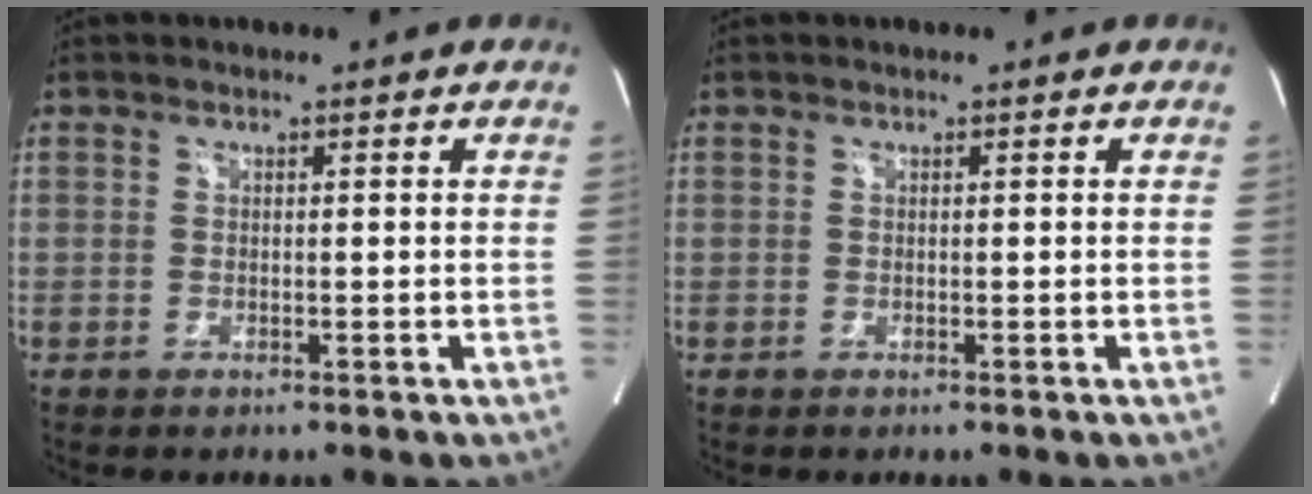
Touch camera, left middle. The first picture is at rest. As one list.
[{"total": 0.0}]